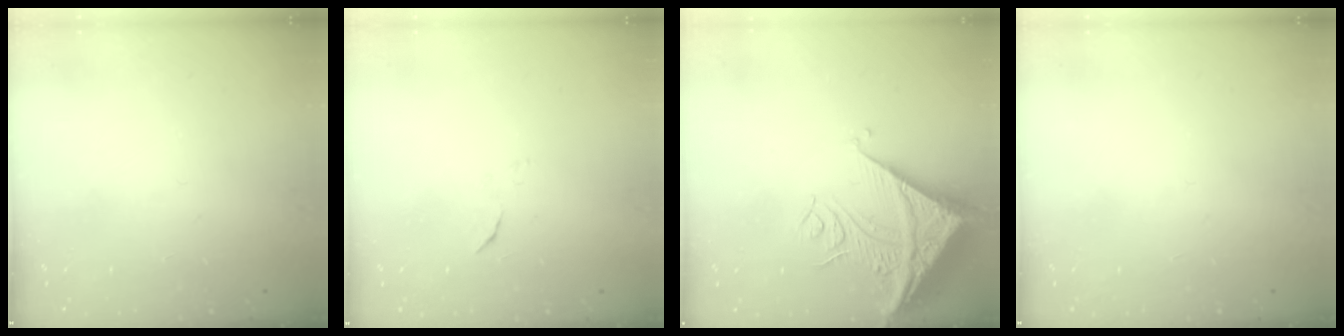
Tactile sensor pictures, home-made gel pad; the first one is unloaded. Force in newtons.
{"total": 4.1, "press": 4.1, "slide": 0.3}
{"total": 14.2, "press": 14.1, "slide": 1.9}
{"total": 0.0}